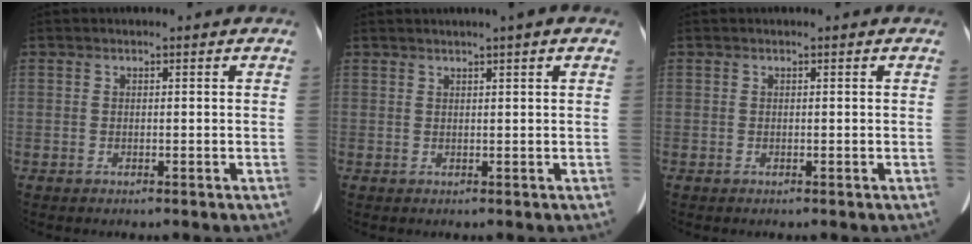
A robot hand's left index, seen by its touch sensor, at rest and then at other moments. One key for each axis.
{"total": 2.3, "fx": 1.5, "fy": -0.2, "fz": 1.7, "tx": -0.029, "ty": 0.014, "tz": 0.025}
{"total": 0.0}